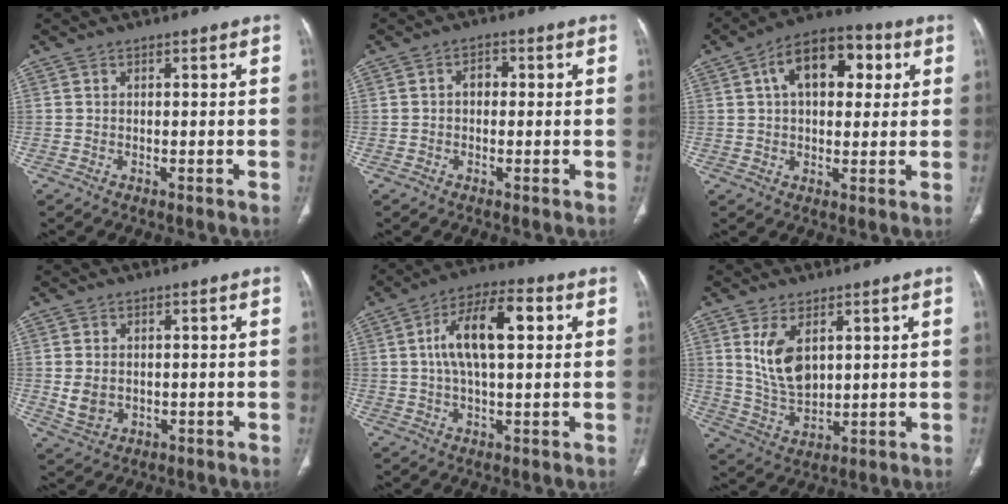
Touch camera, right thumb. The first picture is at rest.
{"total": 2.5, "force": [0.0, 1.9, 1.7], "torque": [-0.016, 0.012, -0.006]}
{"total": 13.8, "force": [4.1, 8.1, 10.4], "torque": [-0.133, 0.021, 0.057]}
{"total": 4.7, "force": [0.0, 3.7, 3.0], "torque": [-0.050, -0.004, 0.013]}
{"total": 13.0, "force": [2.7, 5.6, 11.5], "torque": [-0.203, 0.022, 0.041]}
{"total": 9.2, "force": [3.2, 5.2, 7.0], "torque": [-0.120, -0.020, 0.077]}